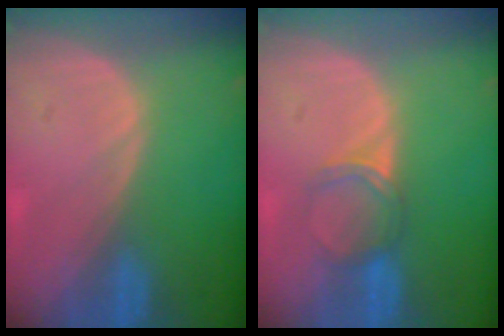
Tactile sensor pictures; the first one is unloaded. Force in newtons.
{"total": 3.4, "press": 3.0, "slide": 1.6}